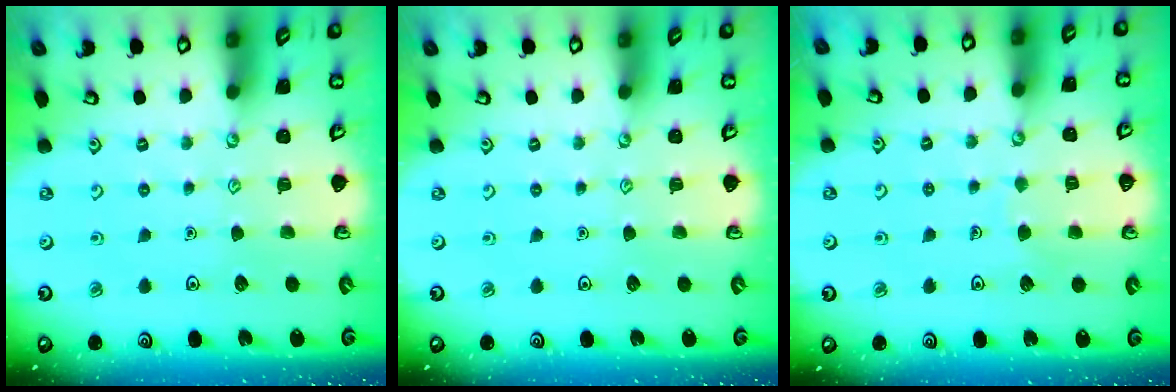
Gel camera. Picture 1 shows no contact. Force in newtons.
{"total": 0.0}
{"total": 3.9, "press": 3.9, "slide": 0.2}